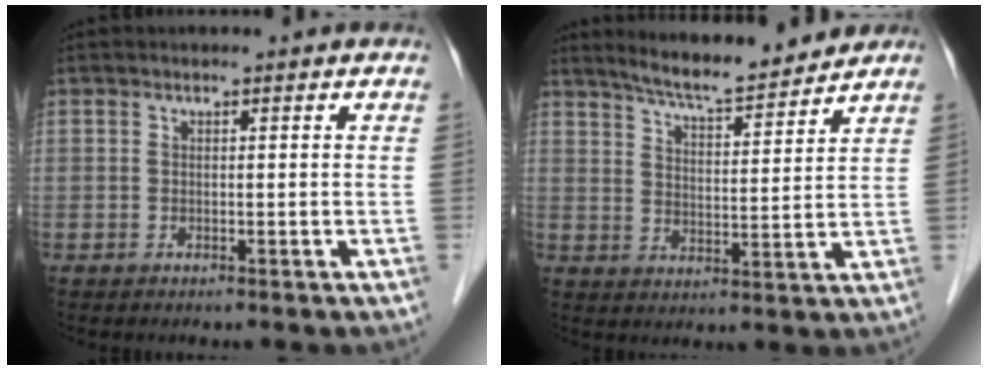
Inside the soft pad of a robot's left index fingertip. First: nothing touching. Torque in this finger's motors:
{"motor_torque": [-0.05, -0.38, 0.18, 0.05]}